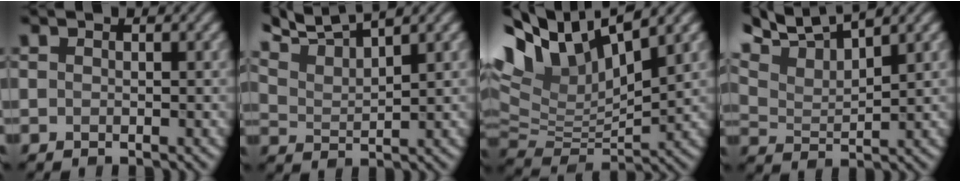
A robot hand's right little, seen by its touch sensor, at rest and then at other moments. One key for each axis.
{"total": 6.5, "fx": 5.7, "fy": 1.1, "fz": 3.0, "tx": -0.065, "ty": 0.021, "tz": 0.098}
{"total": 12.2, "fx": 7.2, "fy": 4.6, "fz": 8.6, "tx": -0.190, "ty": 0.018, "tz": 0.132}
{"total": 7.2, "fx": 6.0, "fy": 1.6, "fz": 3.8, "tx": -0.075, "ty": 0.019, "tz": 0.102}